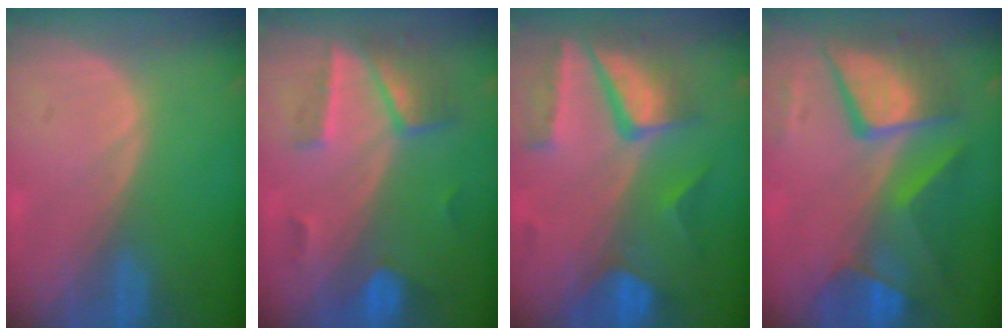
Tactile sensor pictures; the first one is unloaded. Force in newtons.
{"total": 7.2, "press": 6.3, "slide": 3.4}
{"total": 10.3, "press": 8.6, "slide": 5.6}
{"total": 10.7, "press": 10.7, "slide": 1.0}